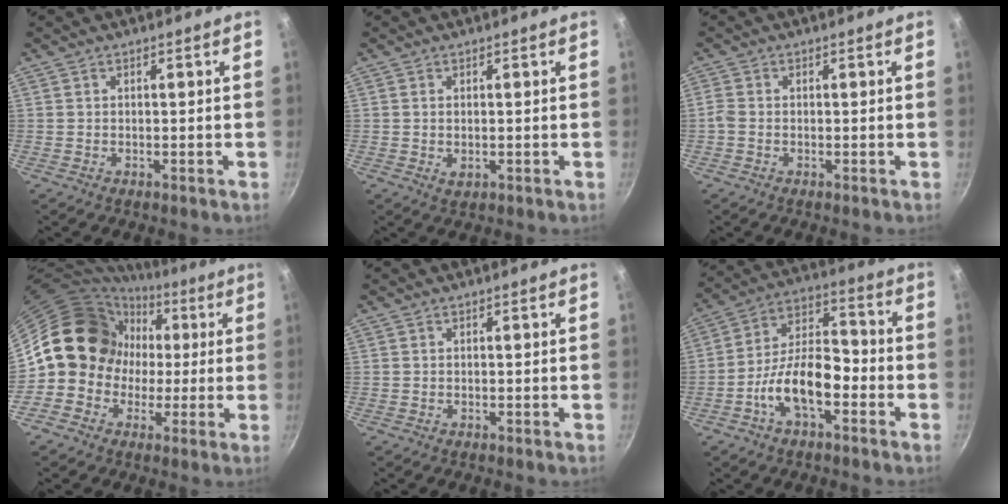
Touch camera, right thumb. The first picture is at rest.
{"total": 1.7, "force": [-0.1, 1.0, 1.4], "torque": [-0.022, -0.004, 0.000]}
{"total": 1.7, "force": [-0.6, 1.2, 1.0], "torque": [-0.024, 0.004, -0.017]}
{"total": 13.8, "force": [0.4, 12.8, 5.2], "torque": [-0.026, 0.027, -0.008]}
{"total": 0.0}
{"total": 14.2, "force": [-5.9, 6.9, 10.9], "torque": [-0.165, 0.057, -0.118]}